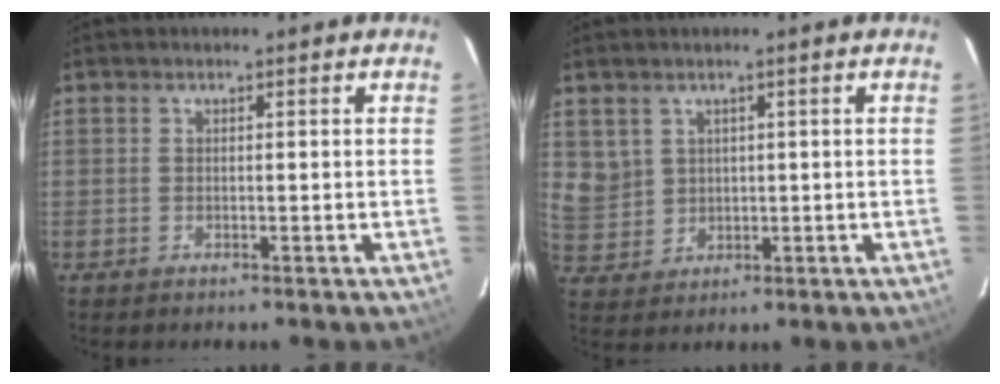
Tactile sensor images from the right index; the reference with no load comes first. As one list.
[{"total": 5.6, "force": [2.4, 4.9, 1.2], "torque": [-0.022, 0.007, 0.065]}]